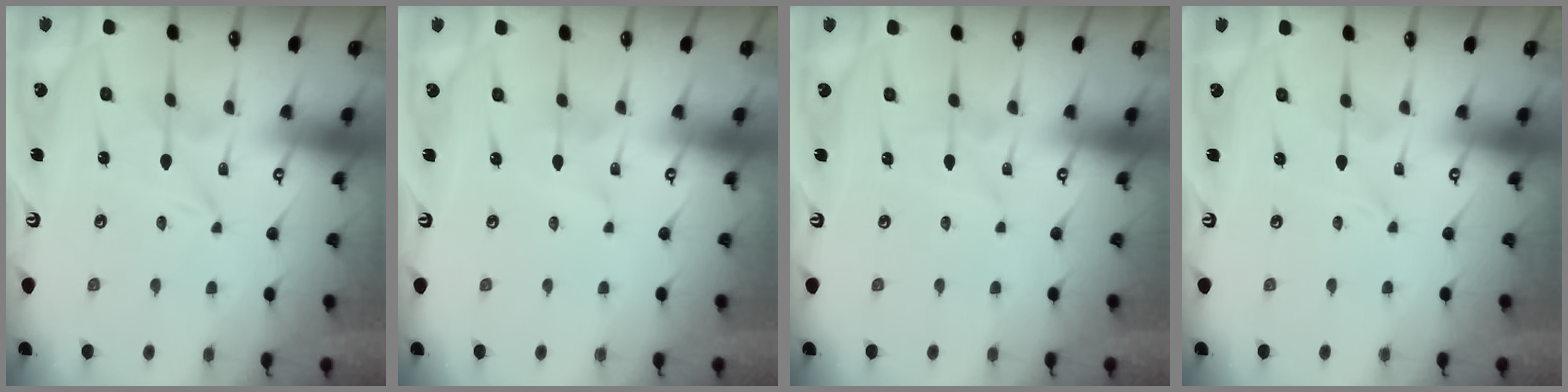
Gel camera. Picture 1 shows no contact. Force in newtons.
{"total": 1.8, "press": 1.8, "slide": 0.1}
{"total": 1.4, "press": 1.4, "slide": 0.1}
{"total": 0.0}